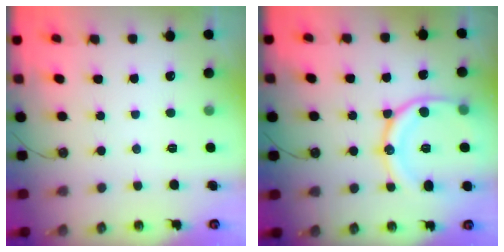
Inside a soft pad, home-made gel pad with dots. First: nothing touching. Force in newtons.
{"total": 17.4, "press": 17.3, "slide": 2.0}